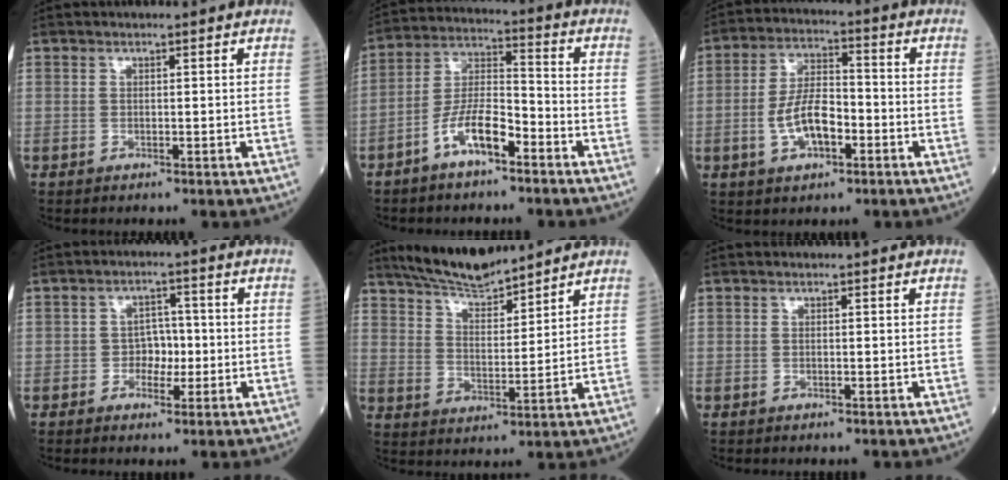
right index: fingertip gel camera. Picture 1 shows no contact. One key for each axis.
{"total": 8.8, "fx": -5.1, "fy": 2.6, "fz": 6.8, "tx": -0.137, "ty": 0.012, "tz": -0.100}
{"total": 8.8, "fx": -2.6, "fy": 3.9, "fz": 7.5, "tx": -0.149, "ty": 0.012, "tz": -0.049}
{"total": 3.9, "fx": -0.7, "fy": 2.7, "fz": 2.7, "tx": -0.032, "ty": 0.008, "tz": -0.014}
{"total": 9.6, "fx": 8.8, "fy": 1.2, "fz": 3.7, "tx": -0.072, "ty": 0.000, "tz": 0.164}
{"total": 0.0}